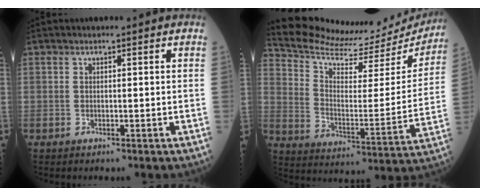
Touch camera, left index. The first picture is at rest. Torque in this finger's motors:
{"motor_torque": [0.79, -1.35, -0.18, 0.00]}